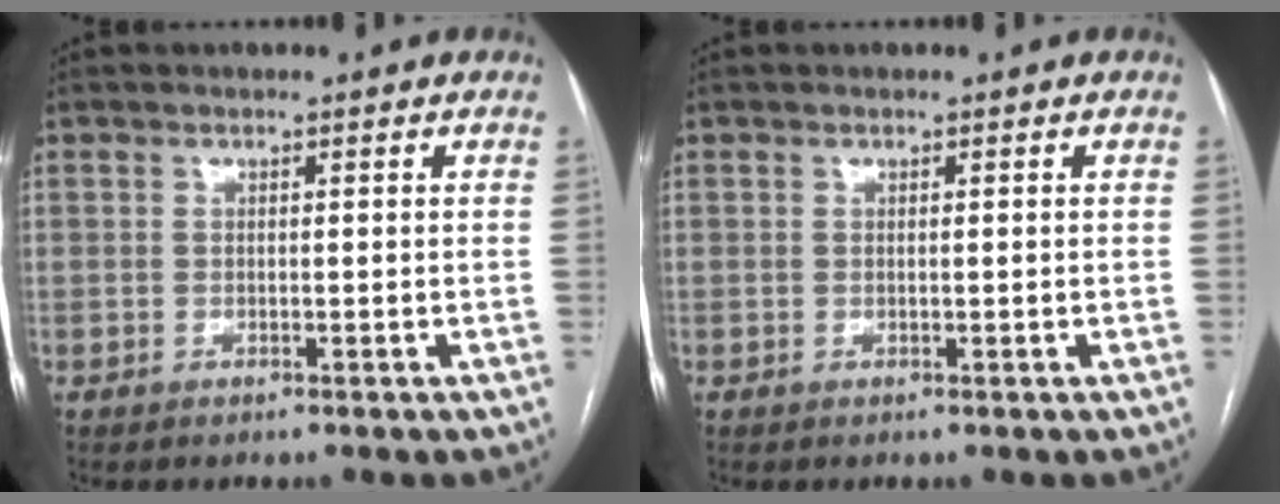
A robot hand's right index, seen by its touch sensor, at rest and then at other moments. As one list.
[{"total": 0.0}]